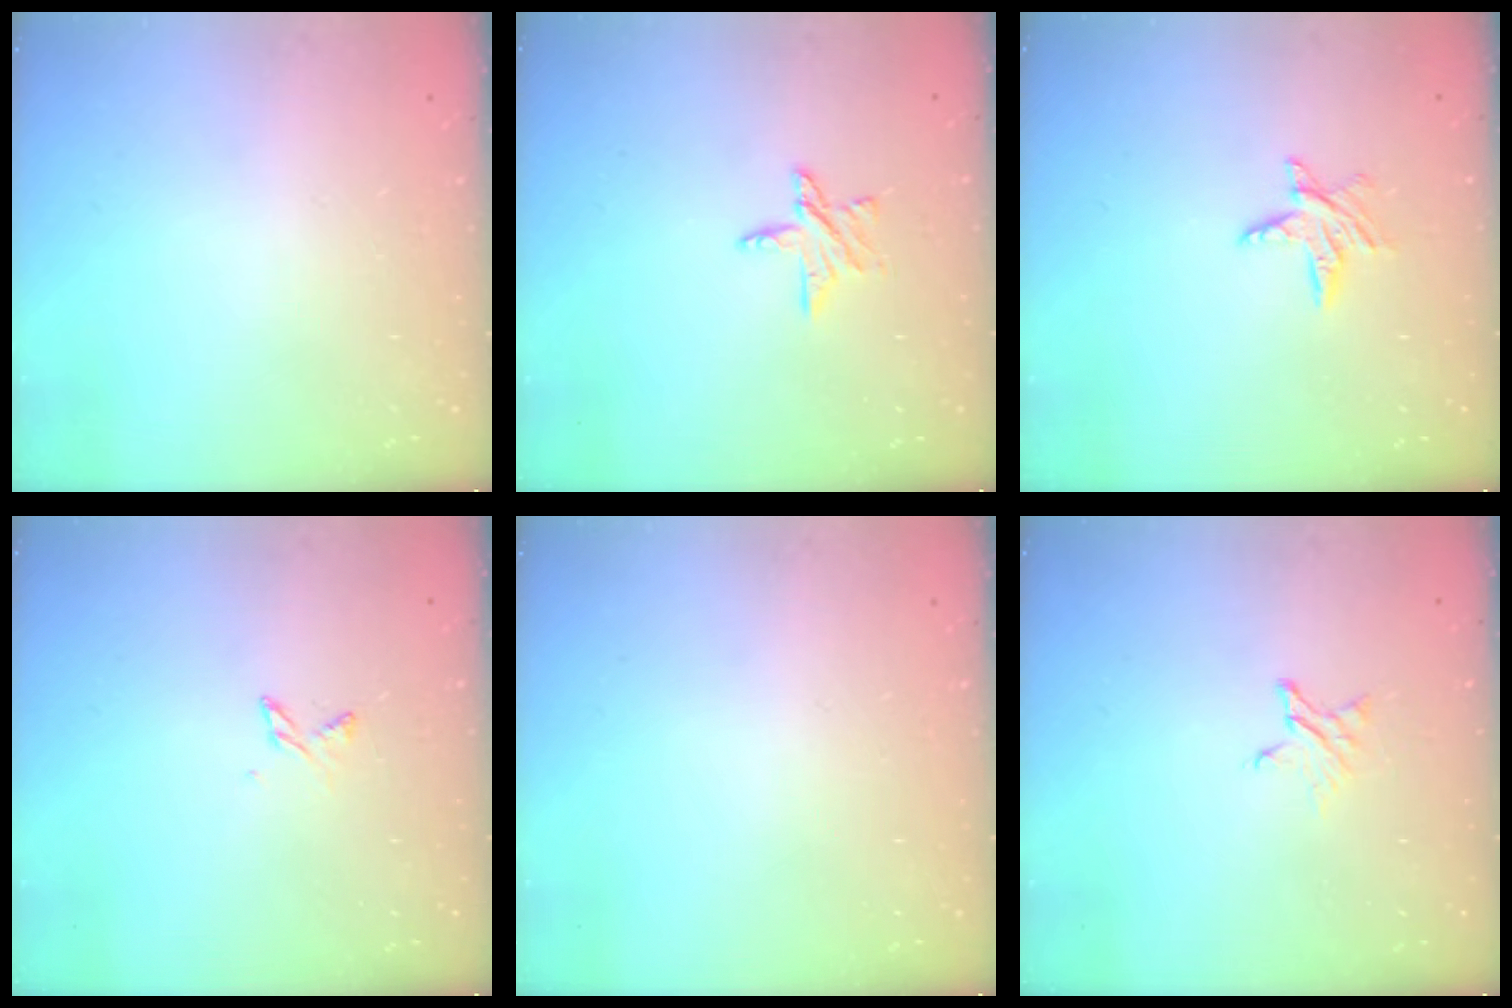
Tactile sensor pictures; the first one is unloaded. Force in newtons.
{"total": 6.6, "press": 6.6, "slide": 0.3}
{"total": 5.9, "press": 5.9, "slide": 0.4}
{"total": 2.7, "press": 2.7, "slide": 0.4}
{"total": 0.0}
{"total": 3.1, "press": 3.1, "slide": 0.4}